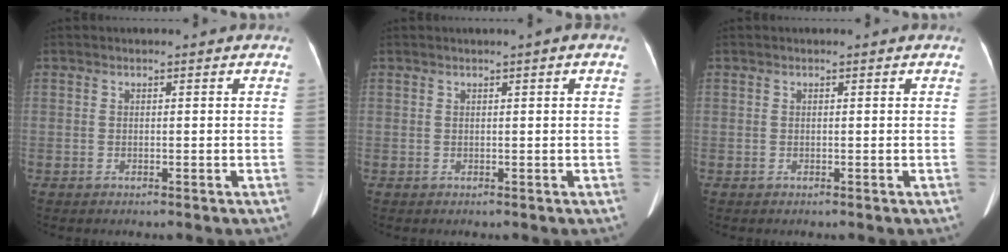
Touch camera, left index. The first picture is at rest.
{"total": 0.8, "force": [0.3, -0.1, 0.8], "torque": [-0.012, 0.003, 0.004]}
{"total": 0.0}